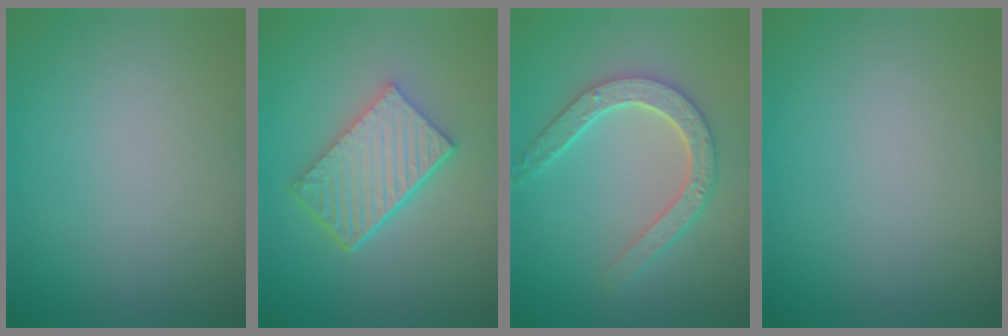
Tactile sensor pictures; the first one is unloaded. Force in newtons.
{"total": 6.1, "press": 4.4, "slide": 4.2}
{"total": 4.6, "press": 3.7, "slide": 2.7}
{"total": 0.0}